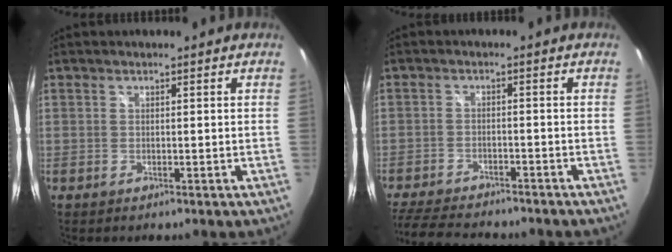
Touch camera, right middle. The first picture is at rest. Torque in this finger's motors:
{"motor_torque": [1.11, -1.03, 0.13, 0.05]}